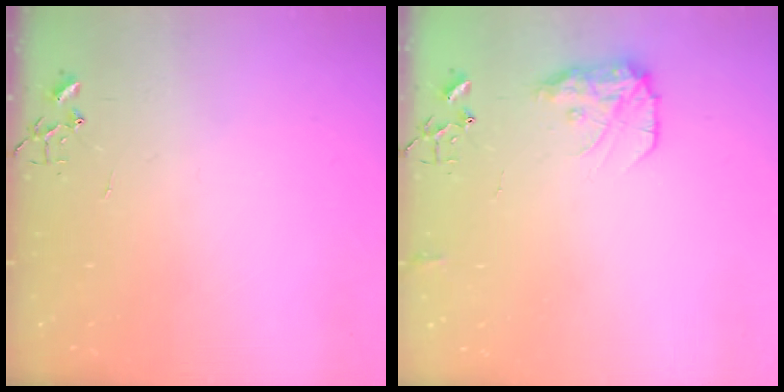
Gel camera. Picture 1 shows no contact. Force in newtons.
{"total": 10.8, "press": 10.8, "slide": 0.4}